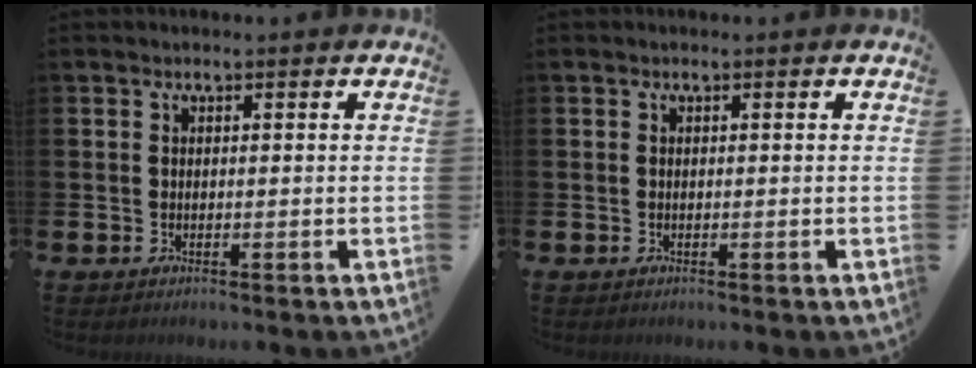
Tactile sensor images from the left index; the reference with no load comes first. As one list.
[{"total": 0.0}]